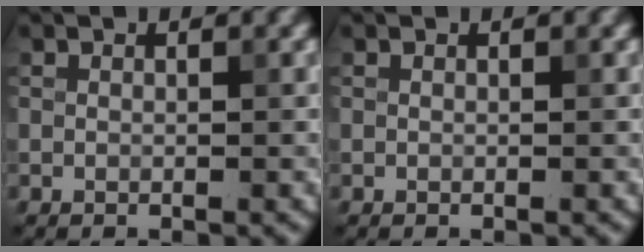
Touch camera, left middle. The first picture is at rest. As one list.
[{"total": 0.0}]